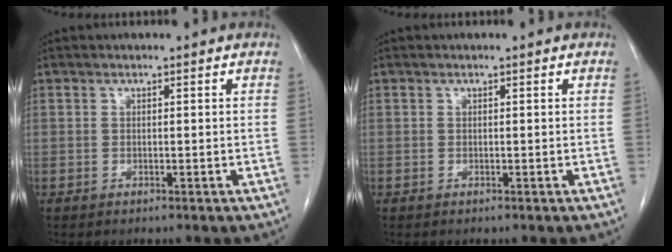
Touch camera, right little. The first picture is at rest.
{"total": 0.0}